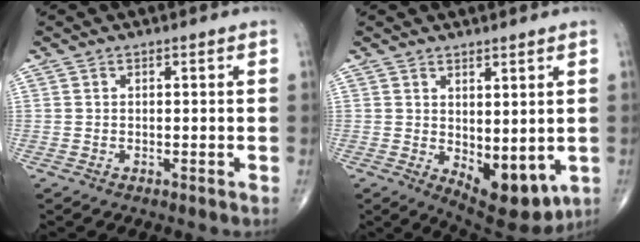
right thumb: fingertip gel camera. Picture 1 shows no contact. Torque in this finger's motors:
{"motor_torque": [-0.41, 0.47, -0.13, -0.08, 0.05]}